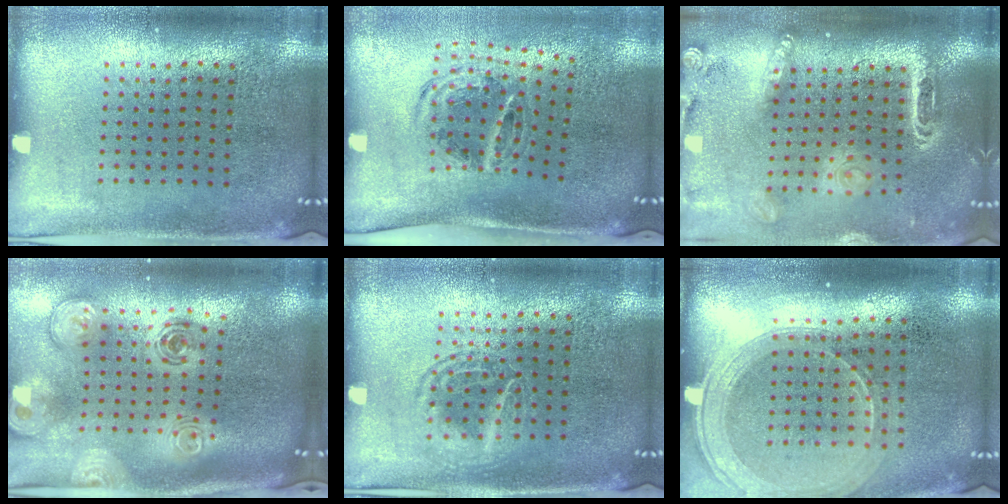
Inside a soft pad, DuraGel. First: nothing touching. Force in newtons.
{"total": 1.2, "press": 1.0, "slide": 0.5}
{"total": 2.4, "press": 1.9, "slide": 1.5}
{"total": 3.1, "press": 2.2, "slide": 2.2}
{"total": 1.2, "press": 1.2, "slide": 0.1}
{"total": 1.8, "press": 1.6, "slide": 0.8}